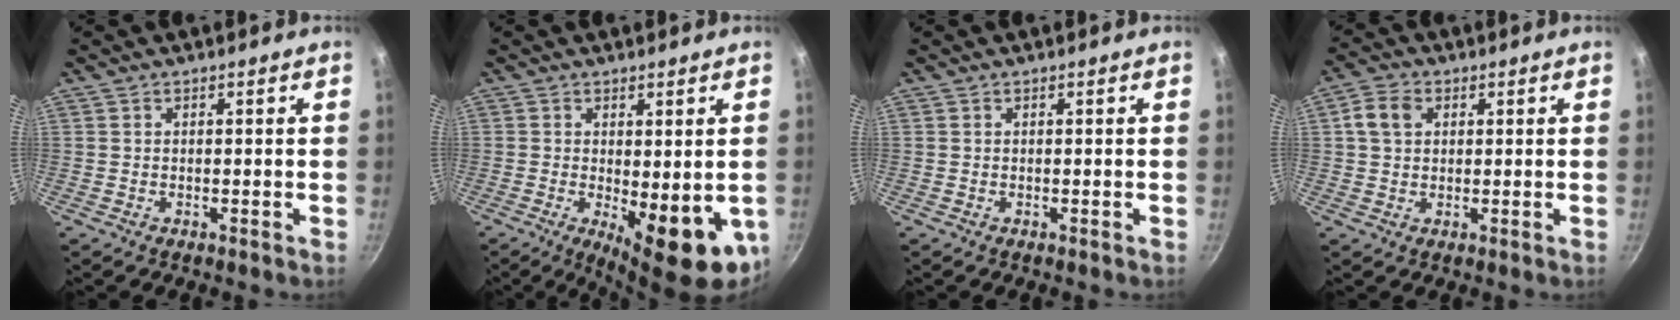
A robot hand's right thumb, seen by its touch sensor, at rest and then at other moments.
{"total": 12.0, "force": [-2.3, 4.5, 10.9], "torque": [-0.128, -0.012, -0.017]}
{"total": 0.0}
{"total": 5.3, "force": [1.4, 4.0, 3.1], "torque": [-0.046, 0.007, 0.018]}